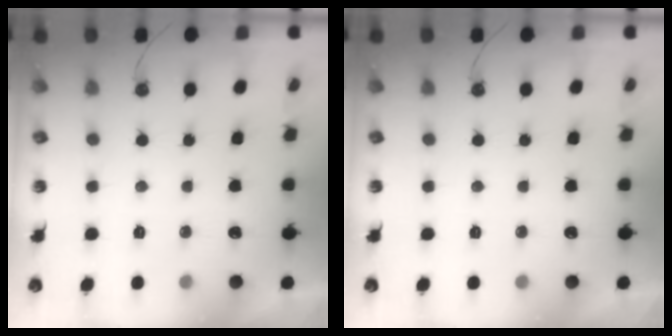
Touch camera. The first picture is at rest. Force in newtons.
{"total": 0.0}